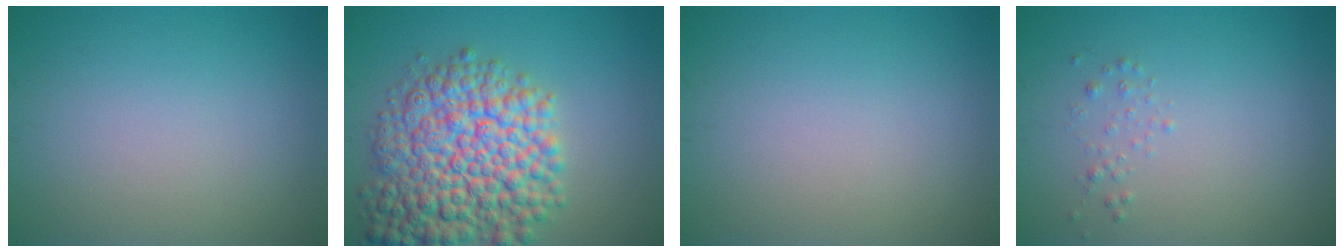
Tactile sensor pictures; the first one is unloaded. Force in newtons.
{"total": 11.0, "press": 11.0, "slide": 0.4}
{"total": 0.0}
{"total": 0.7, "press": 0.7, "slide": 0.0}